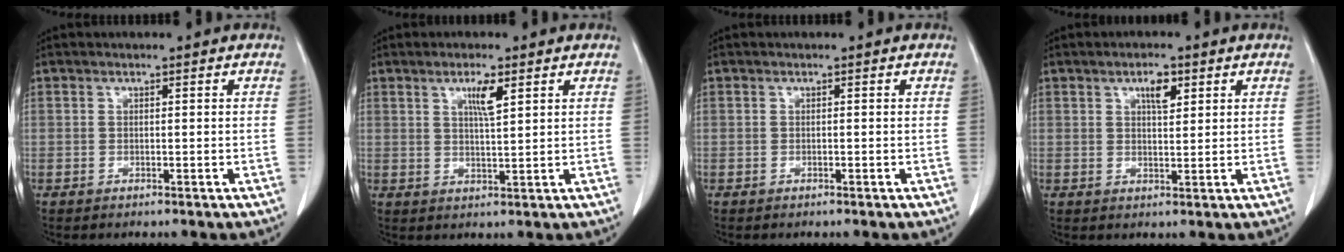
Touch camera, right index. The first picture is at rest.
{"total": 3.9, "force": [2.0, 0.4, 3.4], "torque": [-0.059, -0.003, 0.036]}
{"total": 0.0}
{"total": 3.5, "force": [1.8, 1.3, 2.7], "torque": [-0.045, -0.001, 0.030]}